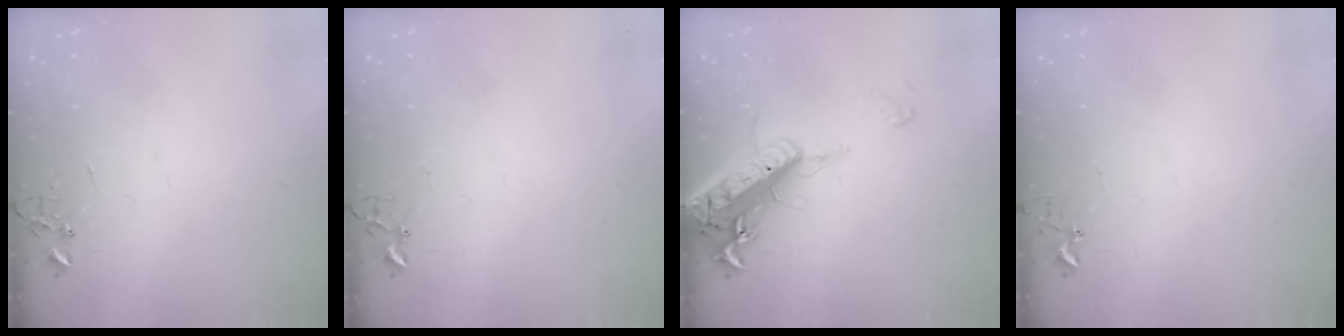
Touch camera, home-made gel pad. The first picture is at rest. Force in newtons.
{"total": 3.0, "press": 2.9, "slide": 0.4}
{"total": 18.9, "press": 18.5, "slide": 3.7}
{"total": 3.7, "press": 3.7, "slide": 0.2}